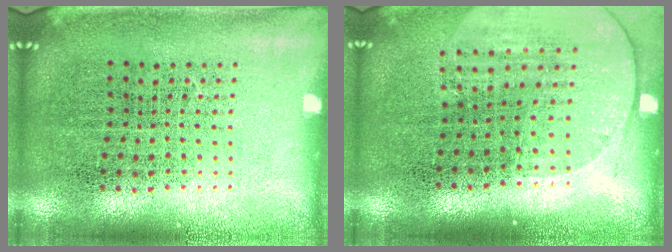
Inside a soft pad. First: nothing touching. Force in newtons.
{"total": 1.7, "press": 1.5, "slide": 0.7}